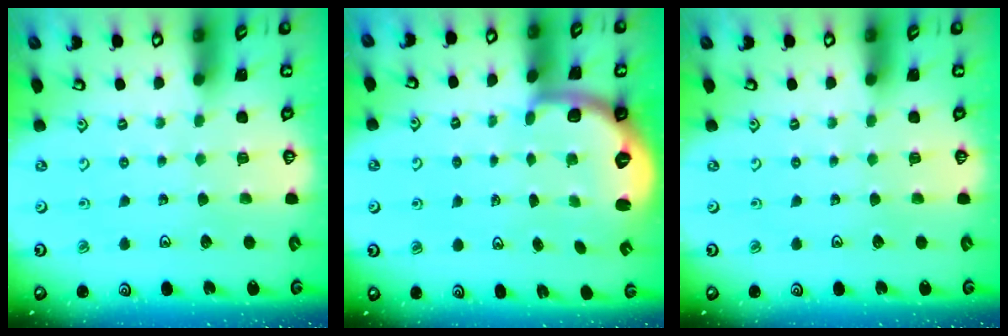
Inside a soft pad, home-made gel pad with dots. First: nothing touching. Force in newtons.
{"total": 2.0, "press": 1.5, "slide": 1.3}
{"total": 0.0}